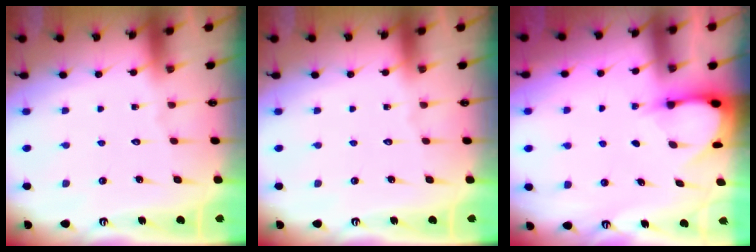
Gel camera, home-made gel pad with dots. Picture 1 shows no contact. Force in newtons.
{"total": 0.0}
{"total": 3.1, "press": 3.1, "slide": 0.3}